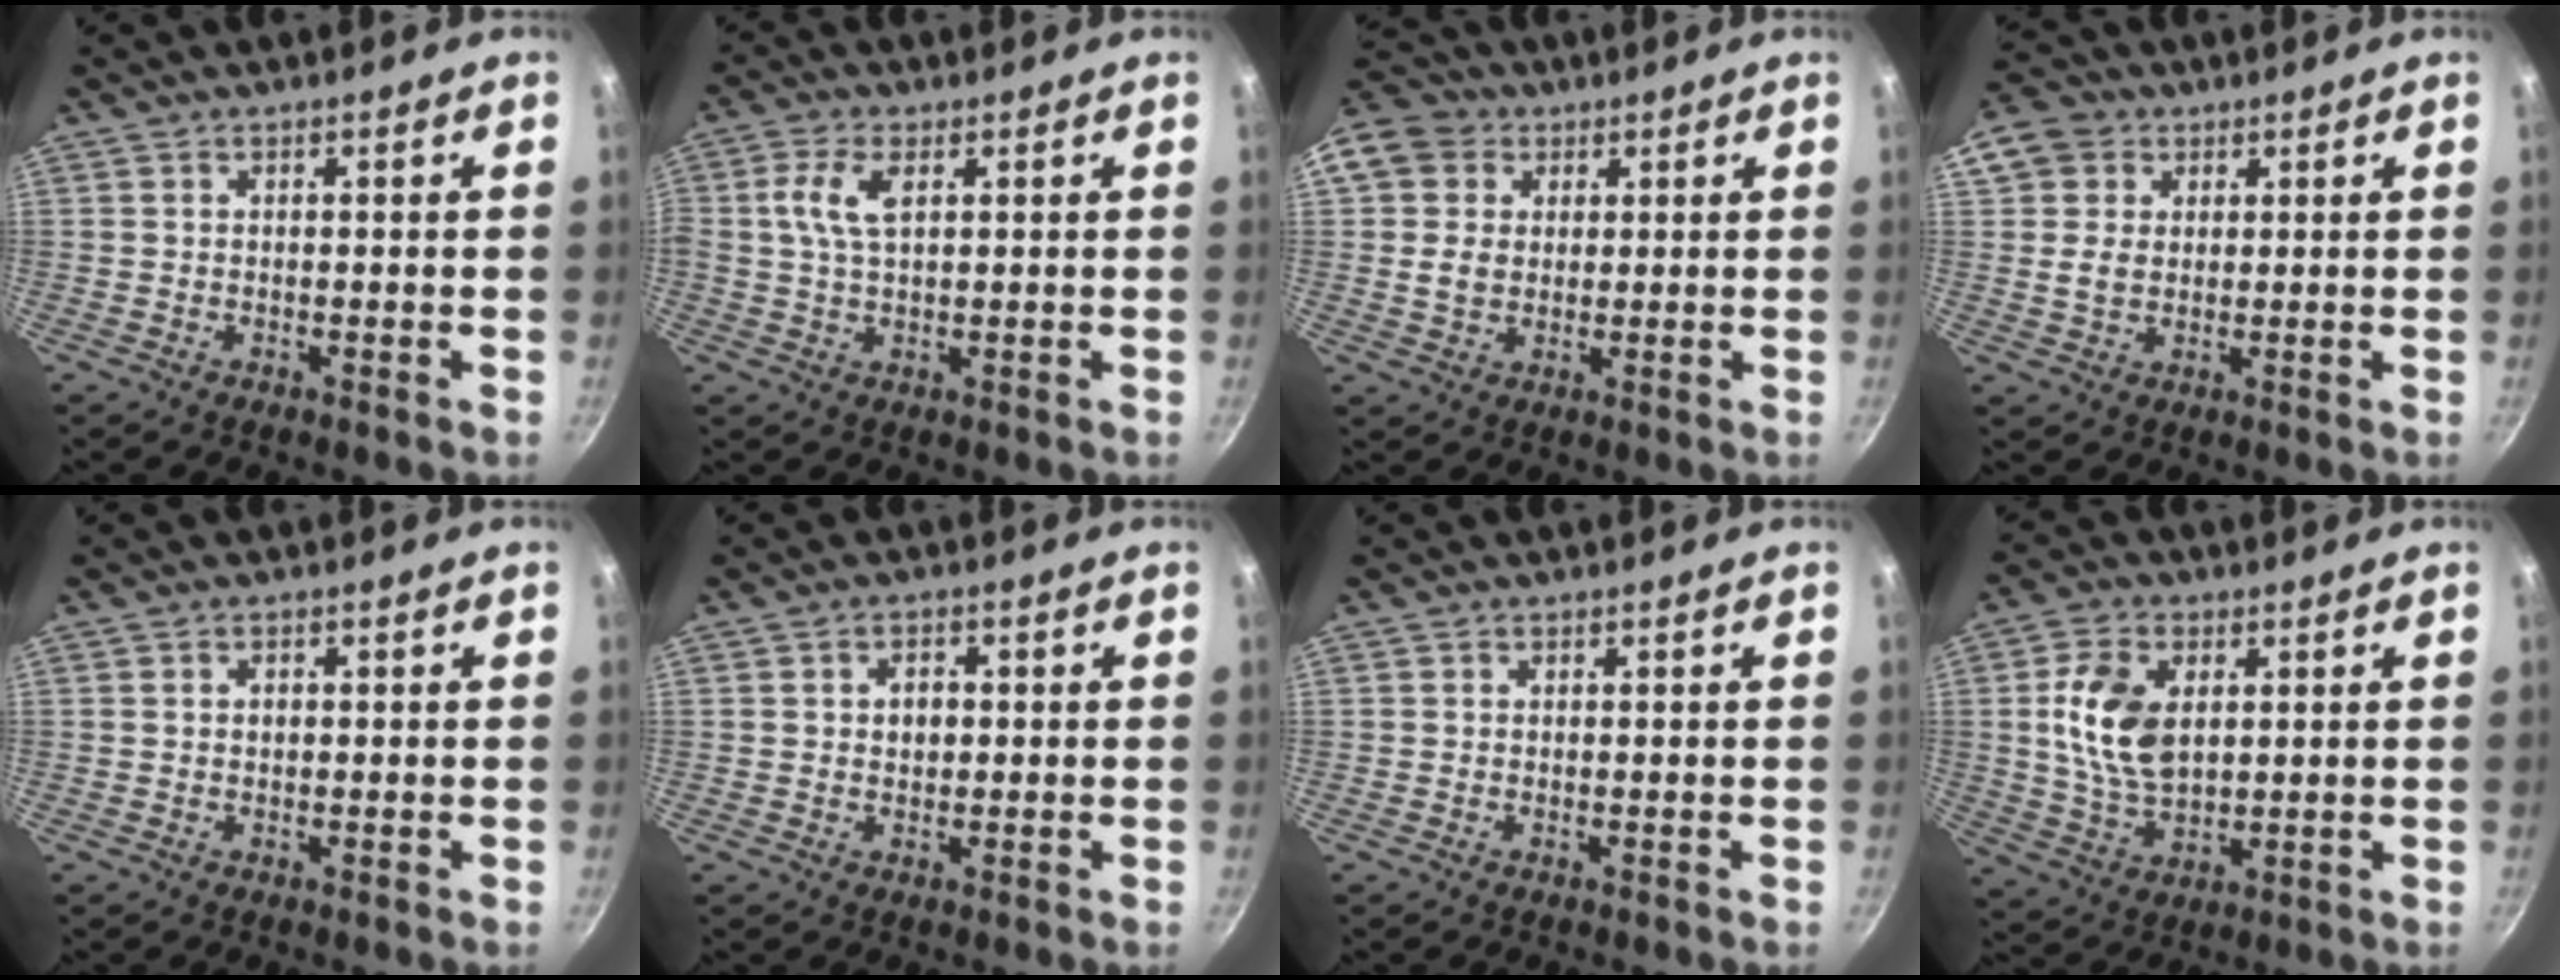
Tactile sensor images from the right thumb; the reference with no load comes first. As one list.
[{"total": 6.0, "force": [1.6, 3.2, 4.8], "torque": [-0.094, 0.005, 0.029]}, {"total": 11.0, "force": [3.4, 9.3, 4.8], "torque": [-0.079, 0.010, 0.051]}, {"total": 7.5, "force": [2.4, 6.3, 3.3], "torque": [-0.035, 0.000, 0.034]}, {"total": 1.0, "force": [0.2, 0.8, 0.6], "torque": [-0.009, 0.003, 0.004]}, {"total": 3.0, "force": [0.4, 2.2, 1.9], "torque": [-0.018, 0.002, 0.005]}, {"total": 0.0}, {"total": 11.8, "force": [2.3, 7.4, 8.9], "torque": [-0.156, -0.011, 0.049]}]